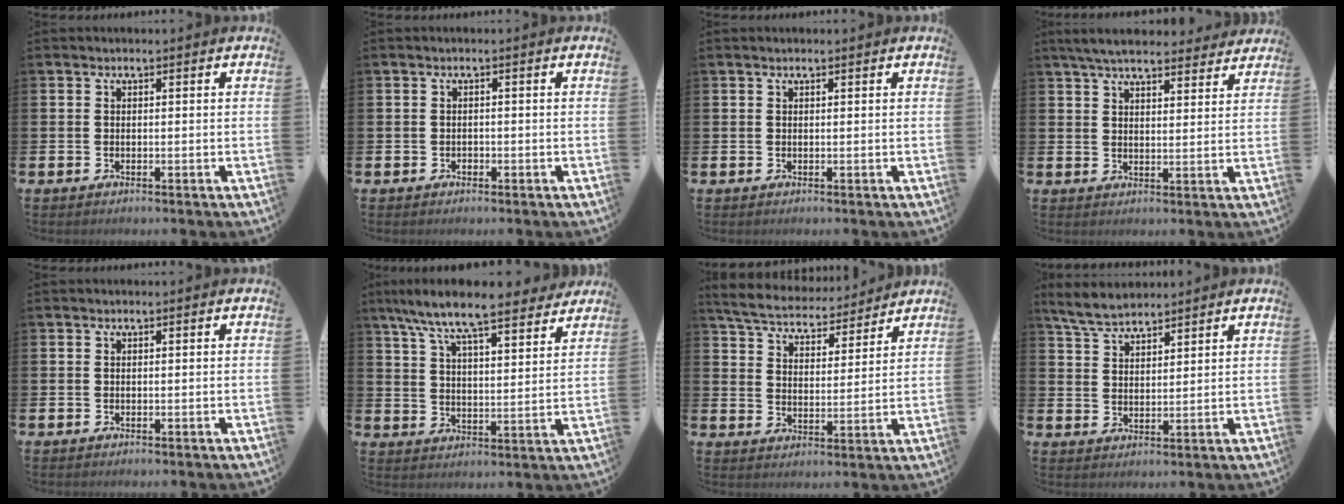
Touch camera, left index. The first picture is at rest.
{"total": 0.6, "force": [-0.3, 0.5, 0.0], "torque": [-0.002, 0.004, -0.008]}
{"total": 0.6, "force": [0.5, 0.1, 0.4], "torque": [0.004, -0.002, 0.006]}
{"total": 6.1, "force": [5.7, 1.3, 1.8], "torque": [-0.047, -0.021, 0.103]}
{"total": 0.0}
{"total": 9.3, "force": [8.6, 1.0, 3.3], "torque": [-0.093, -0.056, 0.150]}
{"total": 6.0, "force": [5.8, 1.5, 1.0], "torque": [-0.046, -0.041, 0.100]}
{"total": 5.2, "force": [4.9, 1.0, 1.2], "torque": [-0.037, -0.015, 0.091]}